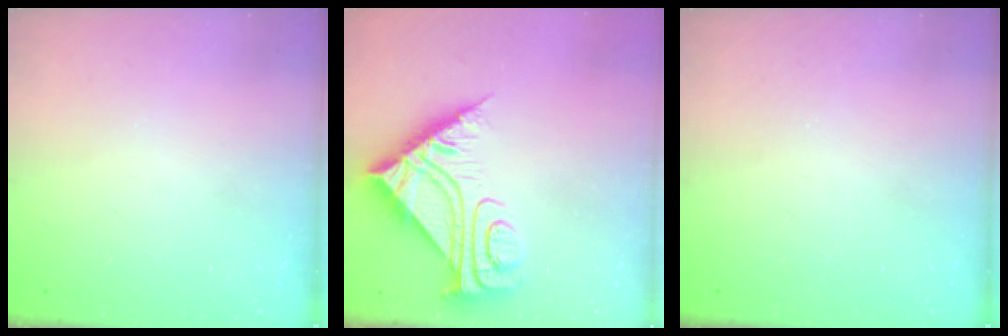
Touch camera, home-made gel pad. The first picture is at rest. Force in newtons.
{"total": 10.7, "press": 10.7, "slide": 1.0}
{"total": 0.0}